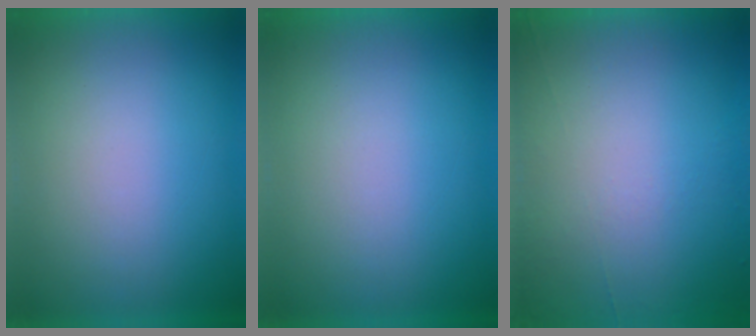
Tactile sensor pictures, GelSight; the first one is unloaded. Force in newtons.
{"total": 0.0}
{"total": 4.5}